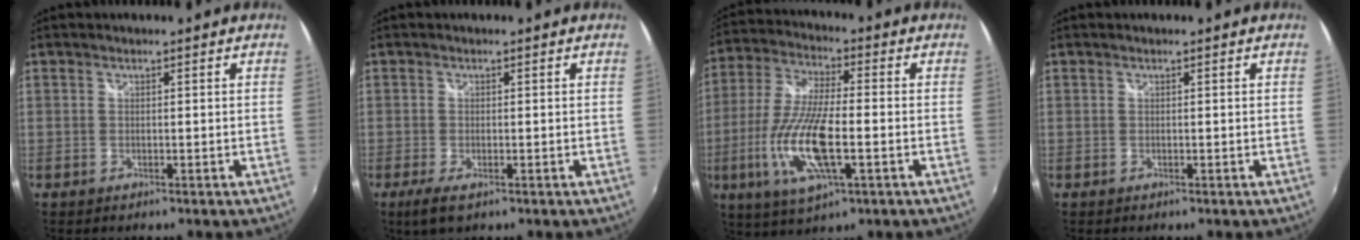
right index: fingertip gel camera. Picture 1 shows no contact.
{"total": 3.5, "force": [-1.8, 1.2, 2.7], "torque": [-0.060, -0.013, -0.029]}
{"total": 15.6, "force": [-4.3, 4.6, 14.3], "torque": [-0.304, -0.016, -0.082]}
{"total": 0.0}